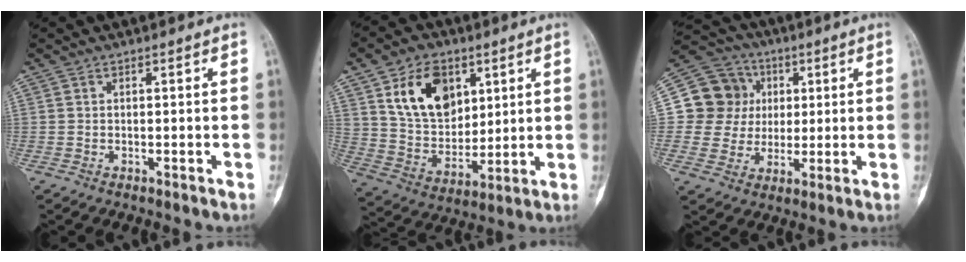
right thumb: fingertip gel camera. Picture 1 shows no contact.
{"total": 15.0, "force": [6.4, 10.3, 8.9], "torque": [-0.110, -0.029, 0.128]}
{"total": 12.7, "force": [2.4, 12.0, 3.1], "torque": [-0.019, 0.015, 0.040]}